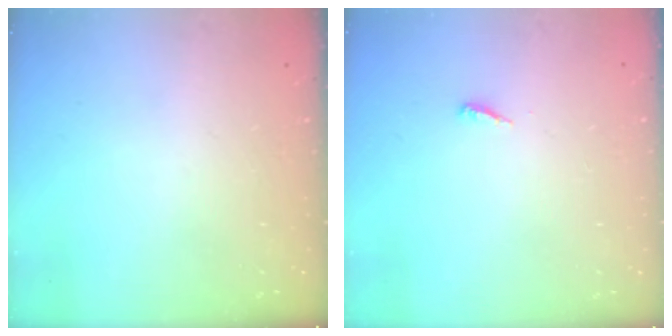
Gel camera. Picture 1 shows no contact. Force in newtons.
{"total": 3.2, "press": 3.2, "slide": 0.2}